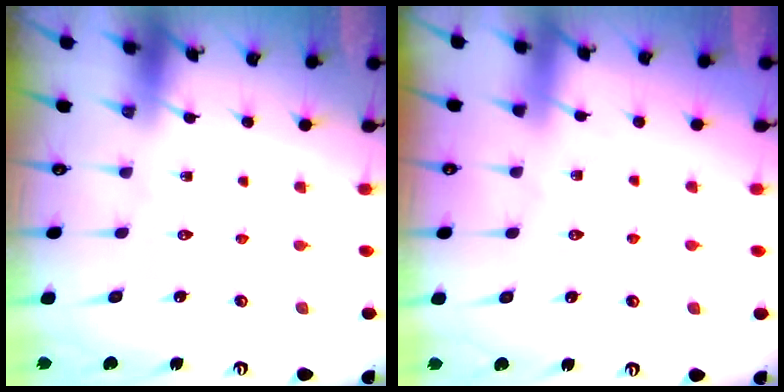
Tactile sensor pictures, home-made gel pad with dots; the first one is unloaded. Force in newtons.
{"total": 1.1, "press": 1.1, "slide": 0.2}